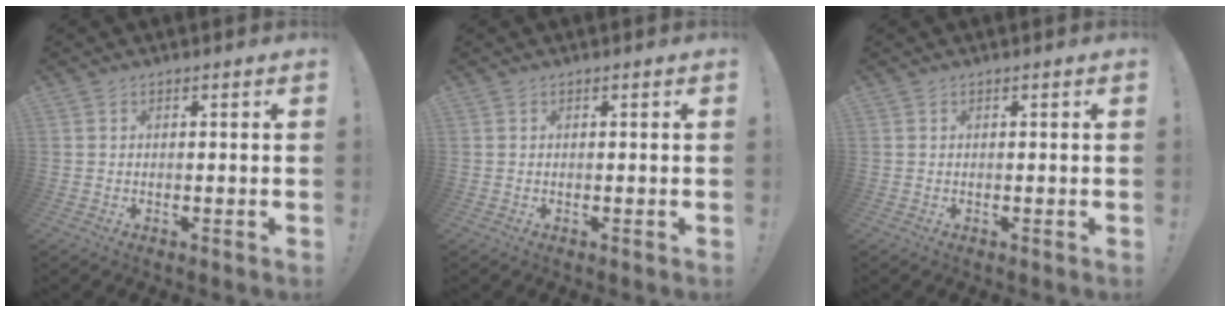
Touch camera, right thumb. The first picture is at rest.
{"total": 0.0}
{"total": 0.0}